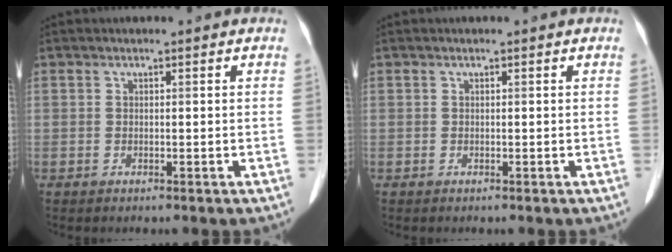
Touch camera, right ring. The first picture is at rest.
{"total": 0.0}